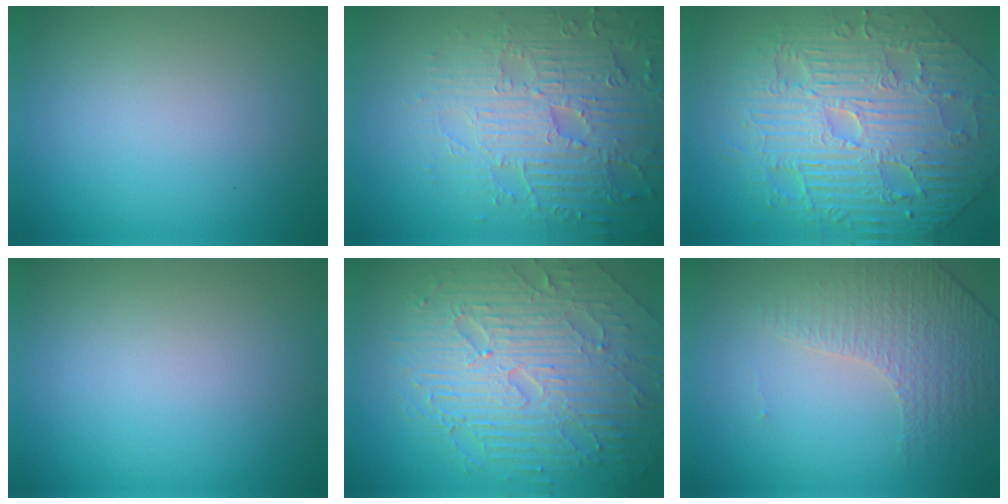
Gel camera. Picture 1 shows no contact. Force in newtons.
{"total": 6.1, "press": 5.2, "slide": 3.1}
{"total": 11.7, "press": 7.5, "slide": 9.0}
{"total": 0.0}
{"total": 9.8, "press": 6.5, "slide": 7.4}
{"total": 4.3, "press": 3.0, "slide": 3.1}